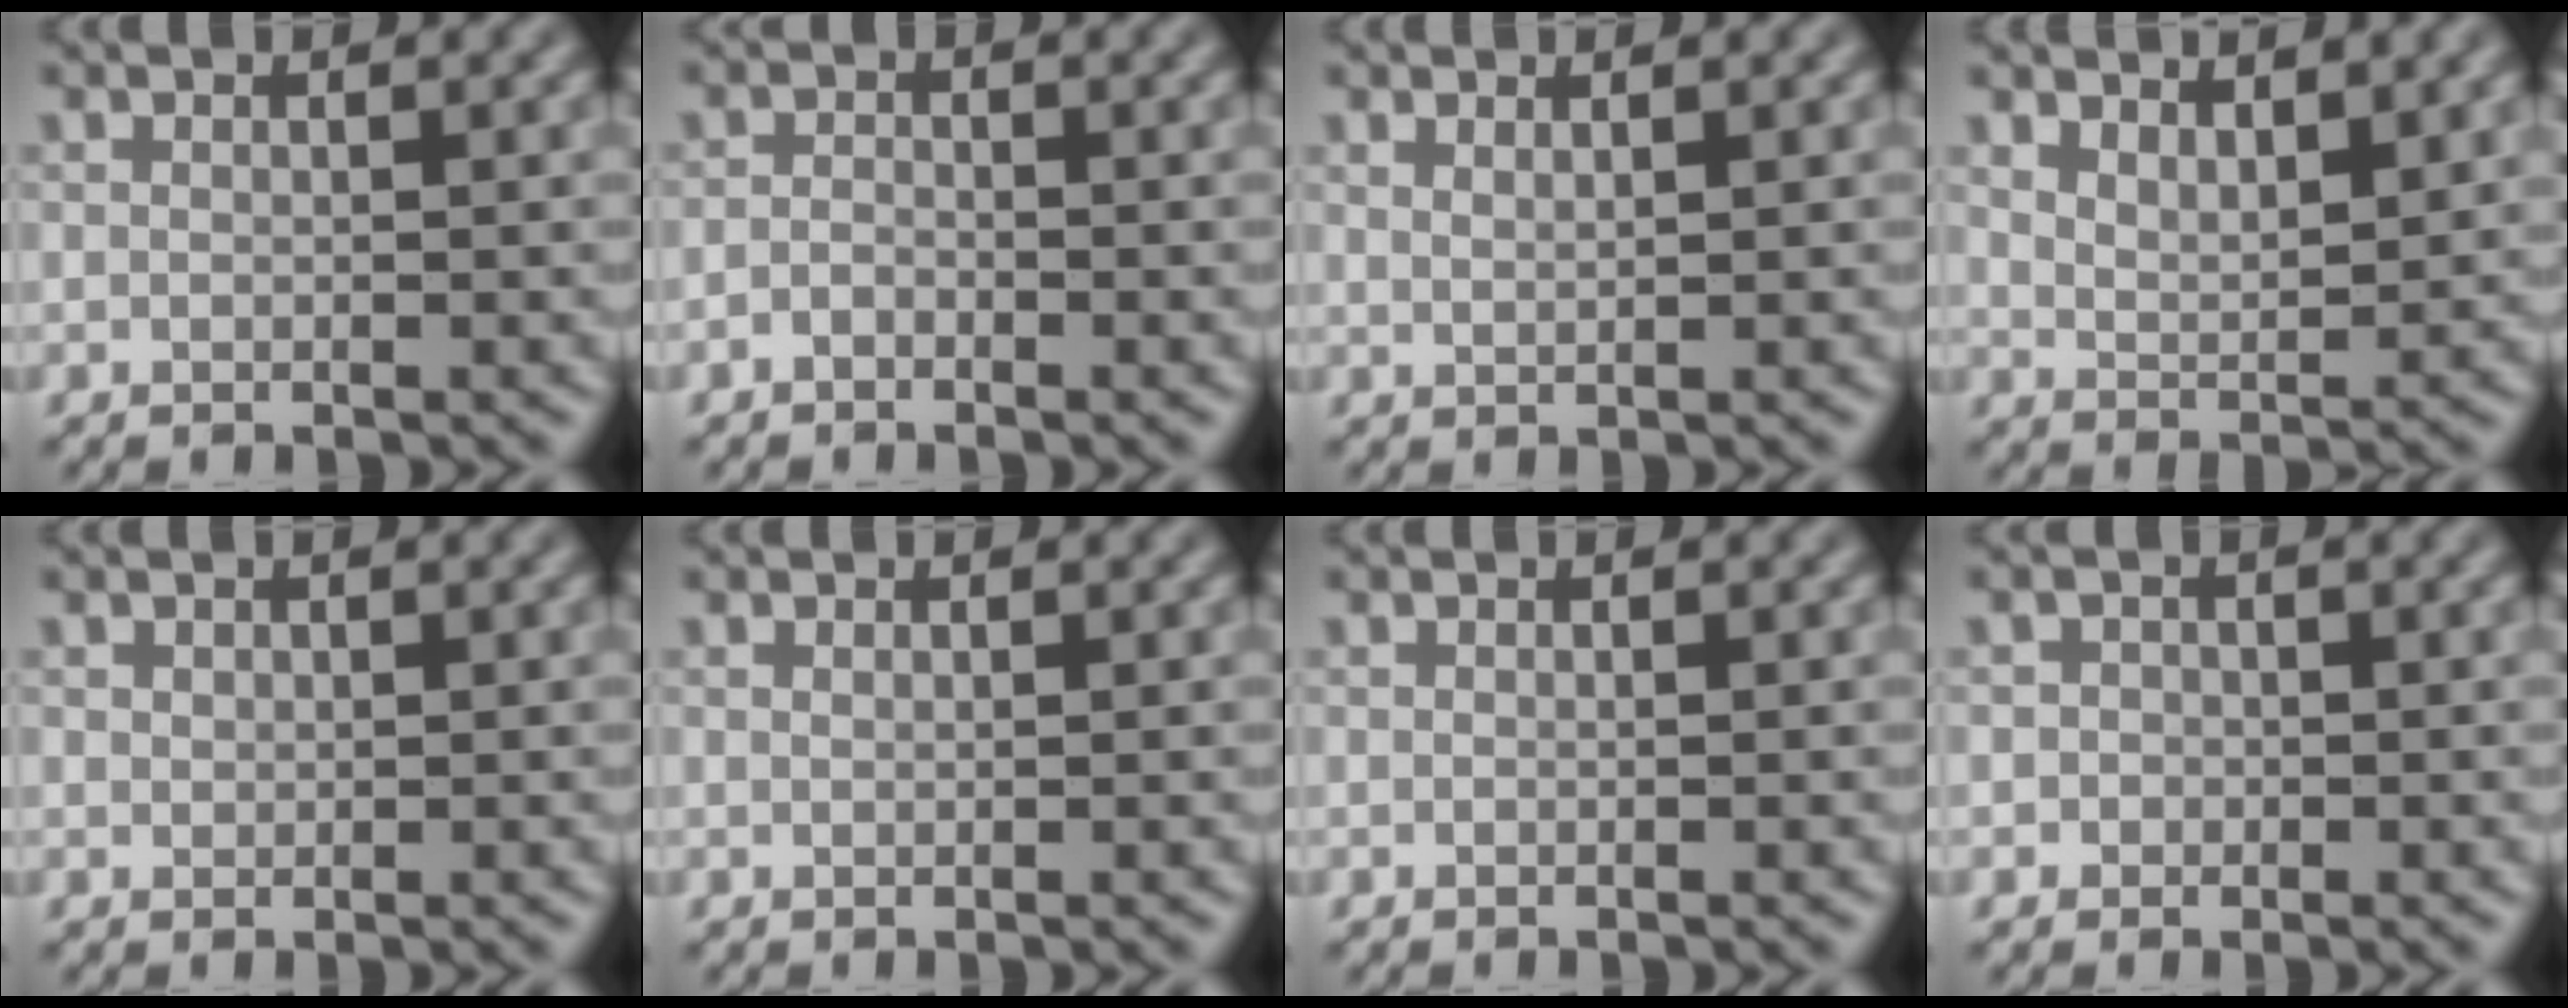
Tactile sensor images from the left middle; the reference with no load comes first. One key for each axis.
{"total": 0.9, "fx": -0.7, "fy": 0.4, "fz": 0.4, "tx": -0.008, "ty": 0.001, "tz": -0.016}
{"total": 0.9, "fx": 0.7, "fy": 0.3, "fz": 0.5, "tx": -0.008, "ty": -0.001, "tz": 0.010}
{"total": 3.8, "fx": 2.9, "fy": 1.4, "fz": 1.9, "tx": -0.035, "ty": -0.002, "tz": 0.053}
{"total": 0.6, "fx": 0.4, "fy": 0.5, "fz": 0.1, "tx": 0.001, "ty": -0.002, "tz": 0.009}
{"total": 0.0}
{"total": 0.0}
{"total": 1.2, "fx": -0.1, "fy": 1.2, "fz": 0.2, "tx": 0.014, "ty": -0.001, "tz": -0.009}